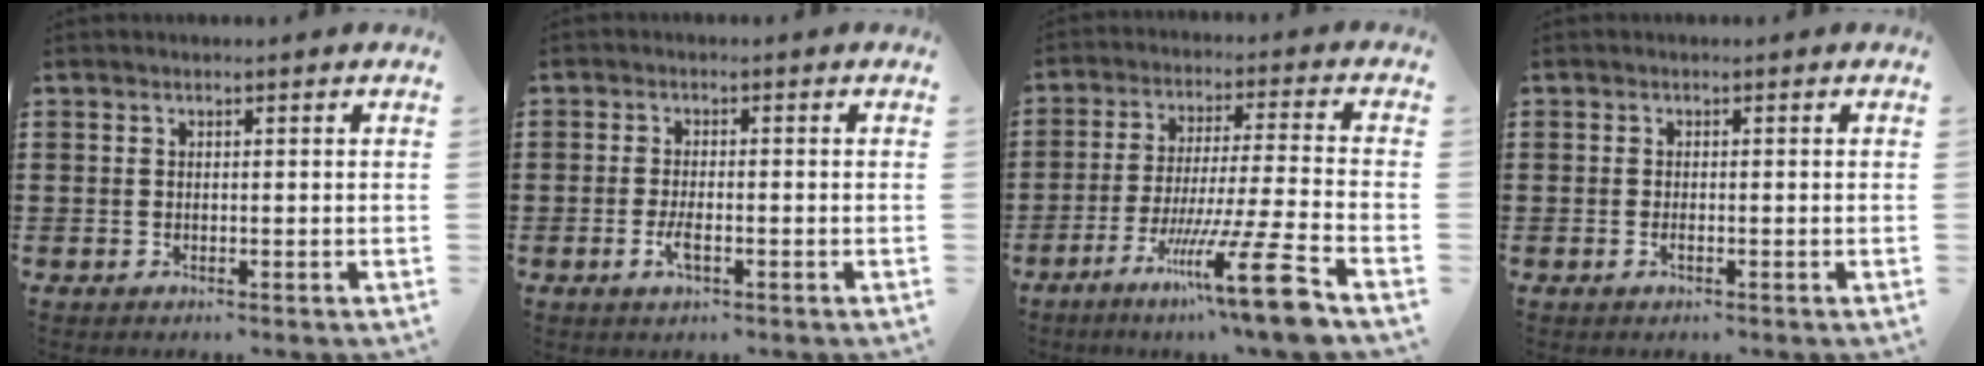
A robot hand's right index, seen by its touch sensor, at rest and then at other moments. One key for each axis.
{"total": 2.8, "fx": -1.0, "fy": 0.9, "fz": 2.4, "tx": -0.056, "ty": -0.003, "tz": -0.023}
{"total": 14.7, "fx": -8.6, "fy": -0.3, "fz": 12.0, "tx": -0.204, "ty": 0.008, "tz": -0.148}
{"total": 0.7, "fx": -0.3, "fy": 0.2, "fz": 0.6, "tx": -0.012, "ty": -0.004, "tz": -0.004}